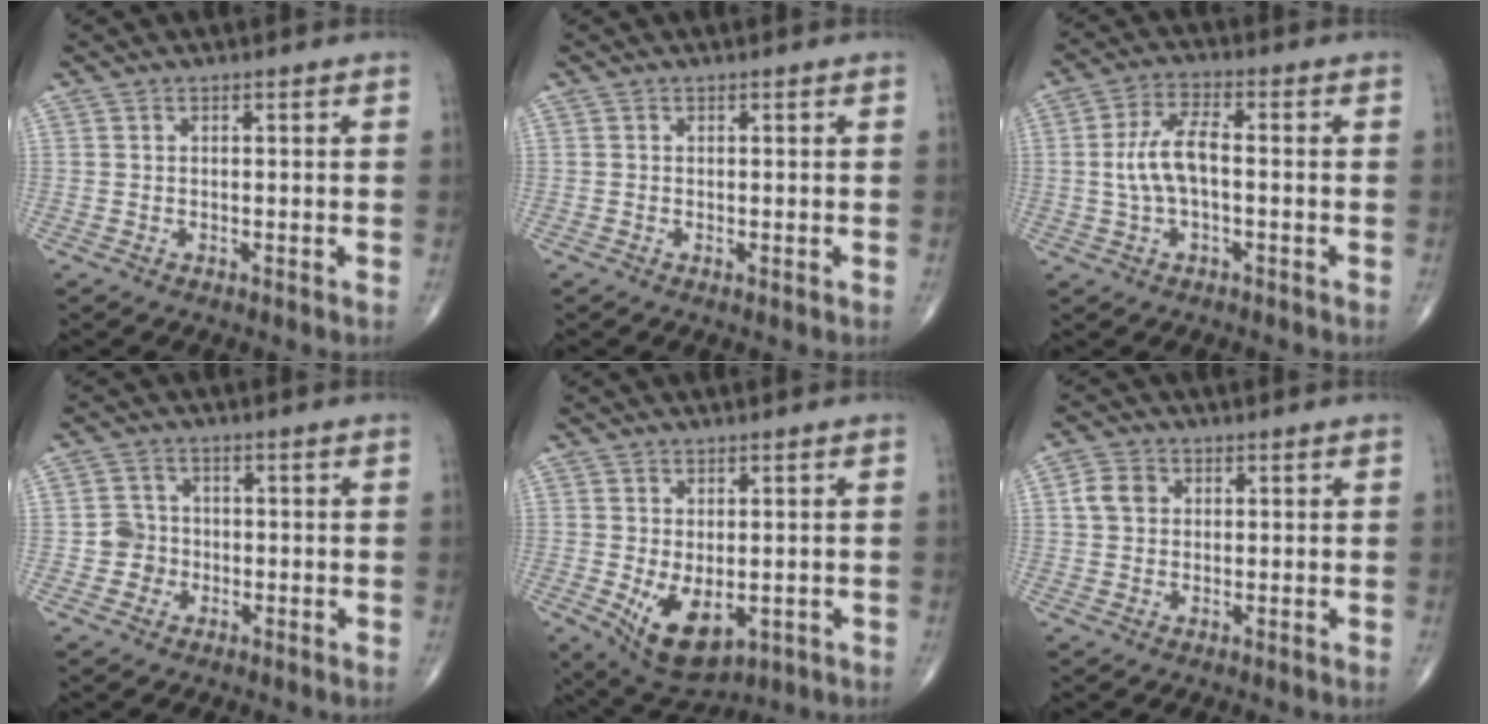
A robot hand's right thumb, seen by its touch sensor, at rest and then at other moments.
{"total": 0.0}
{"total": 7.5, "force": [-0.4, 3.2, 6.8], "torque": [-0.145, 0.022, -0.013]}
{"total": 3.7, "force": [-0.9, 3.6, 0.6], "torque": [0.014, 0.010, -0.022]}
{"total": 9.3, "force": [-2.0, 5.1, 7.4], "torque": [-0.112, -0.014, -0.012]}
{"total": 4.3, "force": [0.8, 3.6, 2.3], "torque": [-0.036, 0.006, 0.012]}